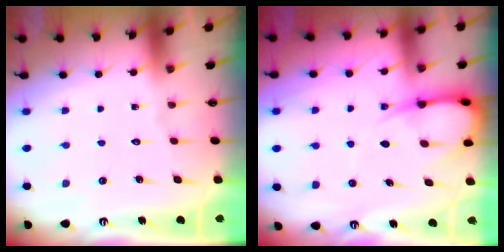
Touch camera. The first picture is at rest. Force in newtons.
{"total": 7.7, "press": 7.7, "slide": 0.9}